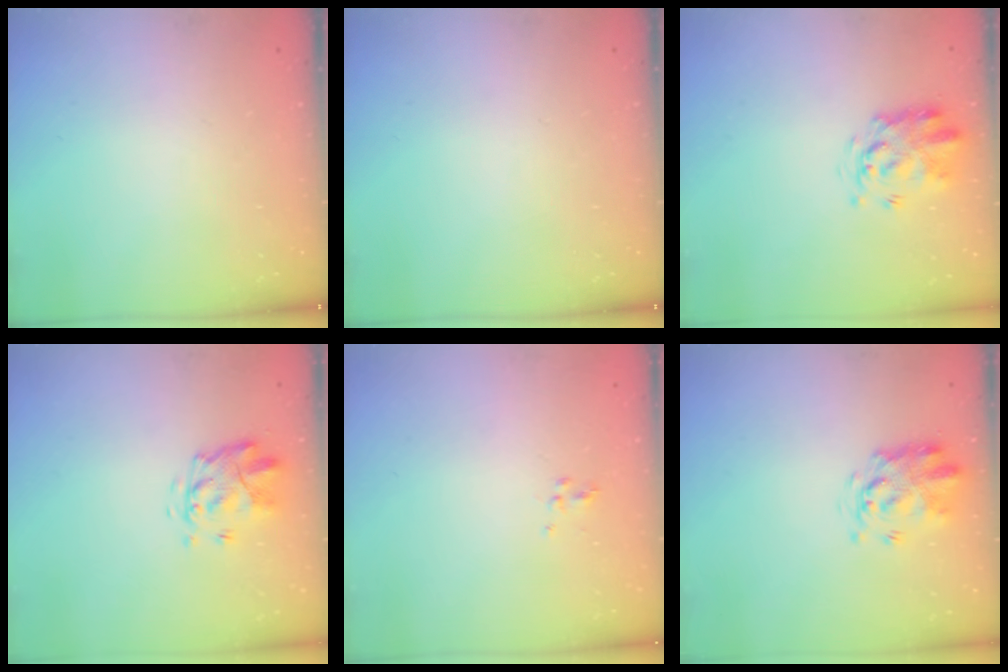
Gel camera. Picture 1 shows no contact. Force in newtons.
{"total": 0.0}
{"total": 3.3, "press": 3.2, "slide": 0.7}
{"total": 3.8, "press": 3.4, "slide": 1.8}
{"total": 2.5, "press": 2.2, "slide": 1.3}
{"total": 3.3, "press": 3.2, "slide": 0.7}